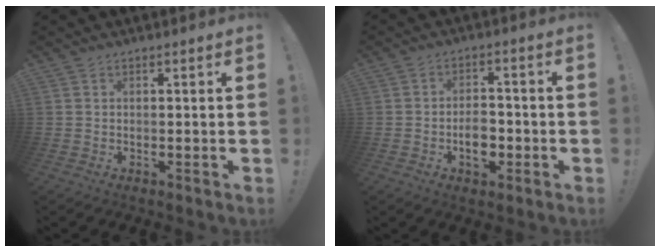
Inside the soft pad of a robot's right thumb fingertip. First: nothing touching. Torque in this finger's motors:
{"motor_torque": [1.08, 0.82, 0.45, -0.51, 0.00]}